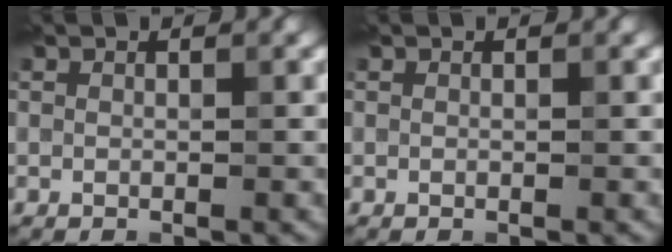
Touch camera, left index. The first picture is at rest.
{"total": 0.0}